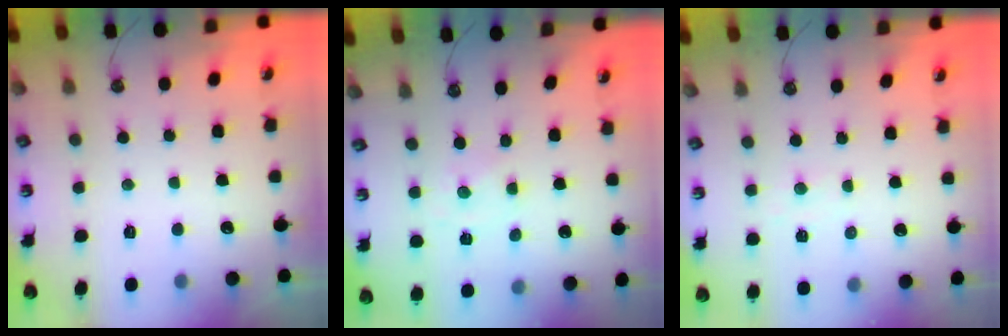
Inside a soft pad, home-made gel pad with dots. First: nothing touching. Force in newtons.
{"total": 0.0}
{"total": 4.2, "press": 4.2, "slide": 0.5}